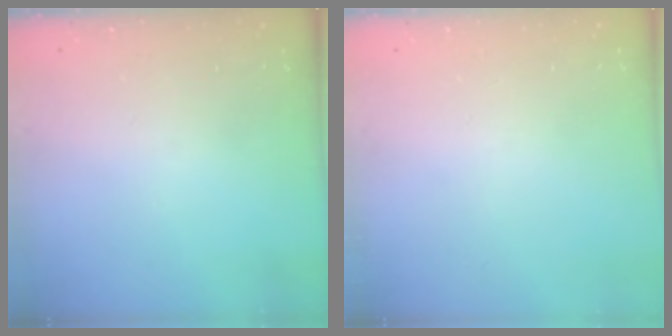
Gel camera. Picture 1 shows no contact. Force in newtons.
{"total": 0.0}